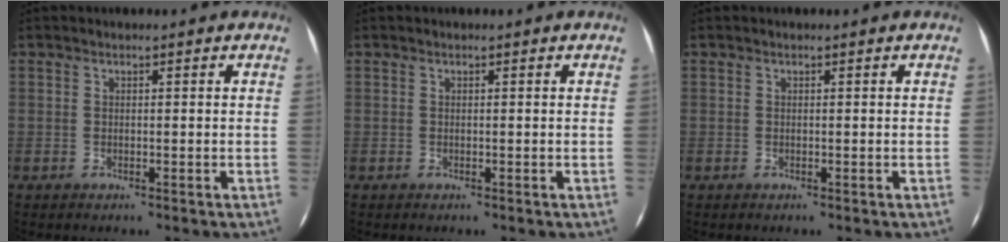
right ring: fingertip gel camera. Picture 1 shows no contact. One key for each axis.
{"total": 0.0}
{"total": 0.0}